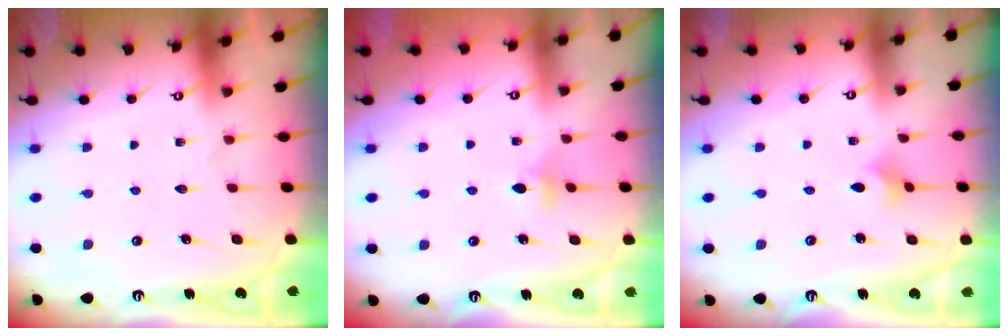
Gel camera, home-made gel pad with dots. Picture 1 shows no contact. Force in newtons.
{"total": 3.8, "press": 3.7, "slide": 0.9}
{"total": 2.0, "press": 1.9, "slide": 0.6}